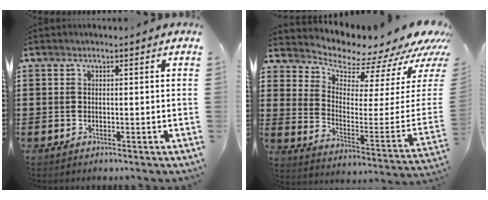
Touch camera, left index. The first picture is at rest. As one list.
[{"total": 6.1, "force": [5.8, 1.4, 1.2], "torque": [-0.039, -0.080, 0.094]}]